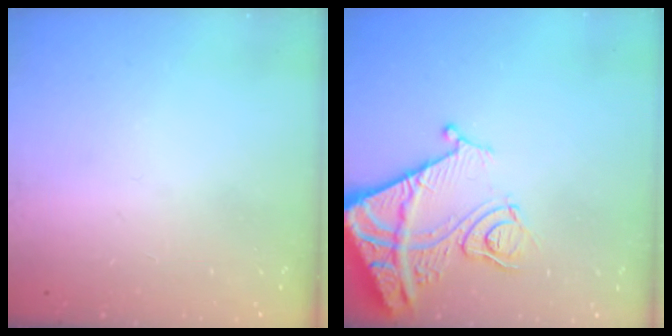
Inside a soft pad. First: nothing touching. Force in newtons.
{"total": 13.8, "press": 13.8, "slide": 1.4}